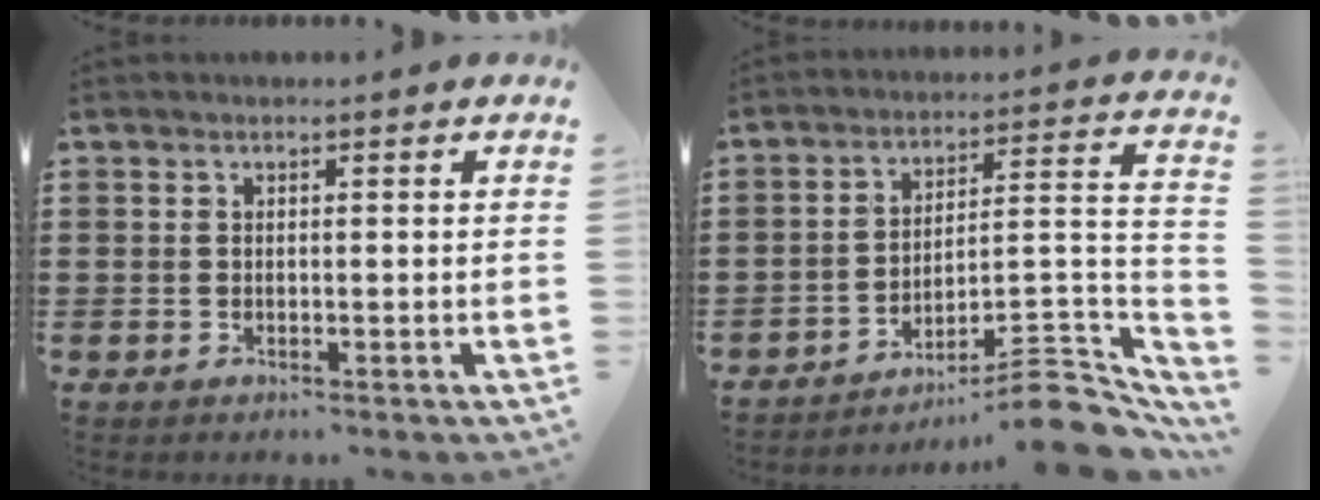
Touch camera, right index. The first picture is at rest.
{"total": 8.7, "force": [-7.1, 1.2, 4.8], "torque": [-0.060, 0.004, -0.142]}